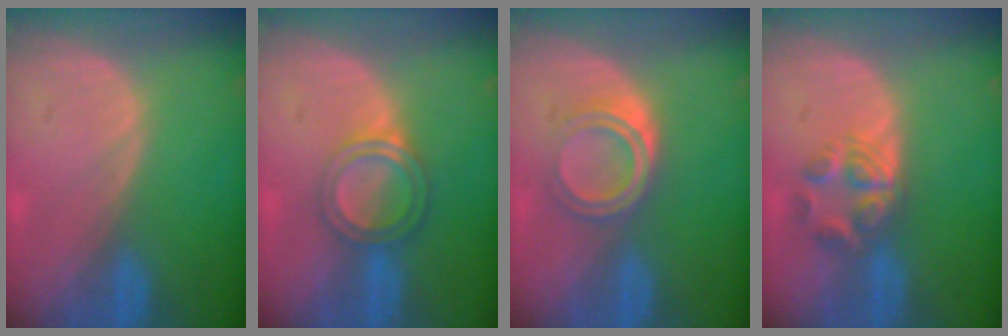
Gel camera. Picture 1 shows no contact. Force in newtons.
{"total": 5.2, "press": 4.7, "slide": 2.2}
{"total": 5.3, "press": 4.5, "slide": 2.6}
{"total": 5.7, "press": 4.7, "slide": 3.2}